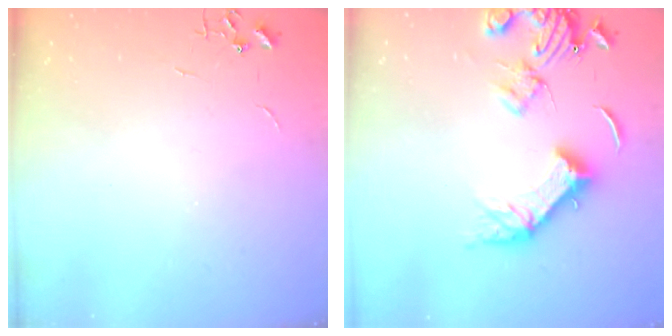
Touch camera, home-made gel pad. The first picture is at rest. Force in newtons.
{"total": 17.4, "press": 17.3, "slide": 2.4}